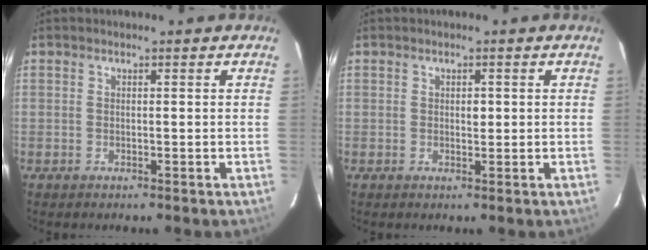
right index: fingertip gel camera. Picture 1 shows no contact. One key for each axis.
{"total": 1.1, "fx": 0.2, "fy": 0.7, "fz": 0.9, "tx": -0.012, "ty": 0.001, "tz": 0.003}